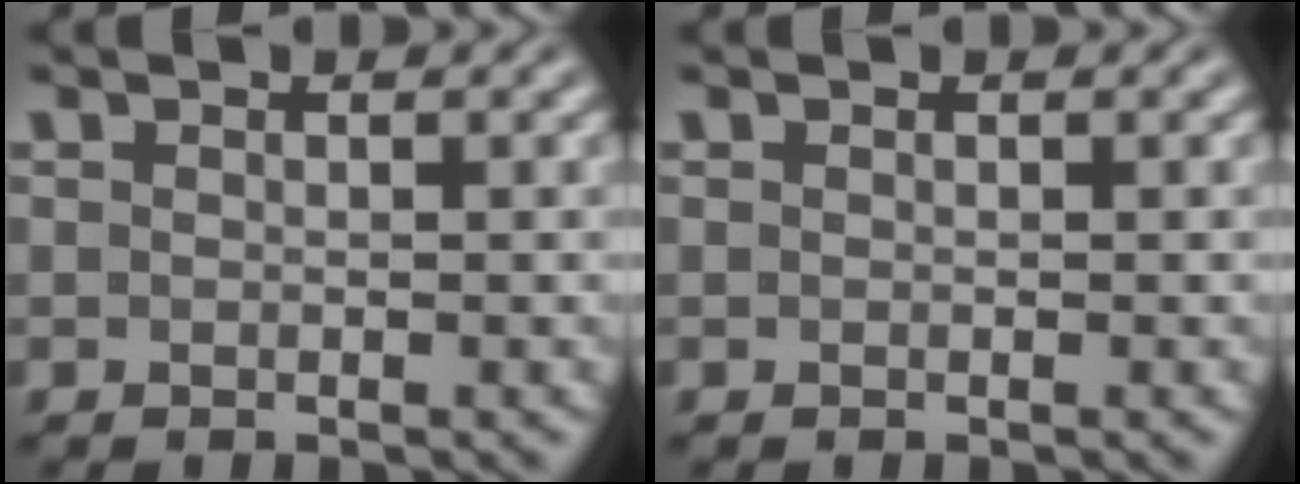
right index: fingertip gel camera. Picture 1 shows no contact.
{"total": 0.0}